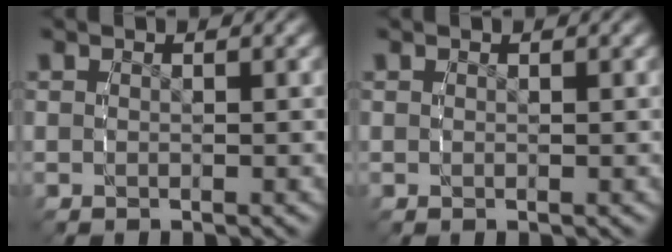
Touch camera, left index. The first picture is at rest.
{"total": 0.0}